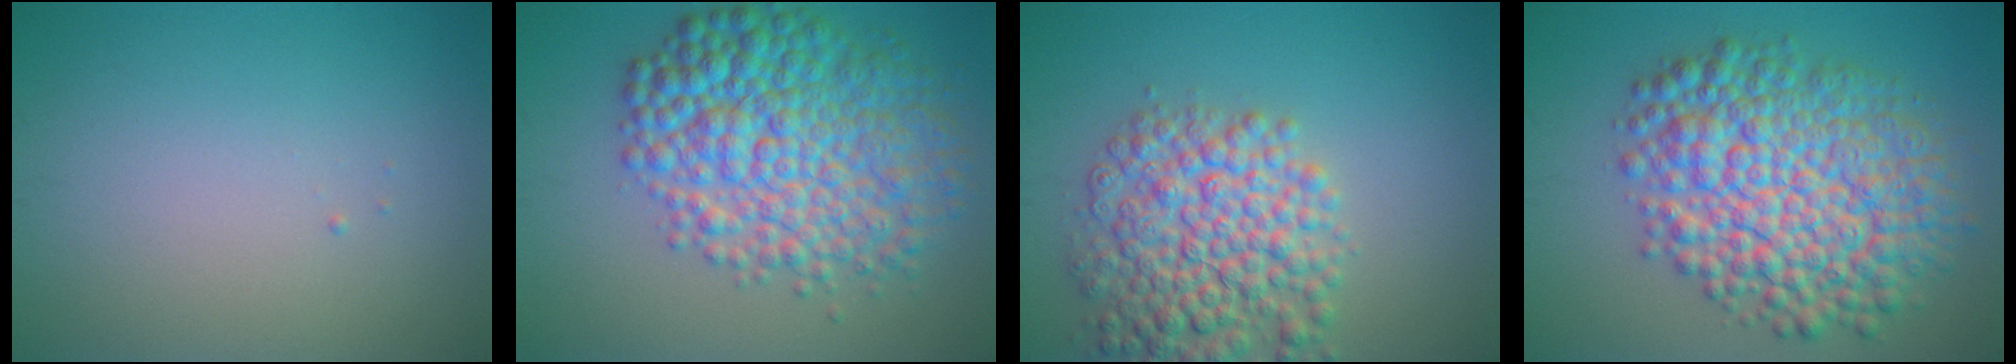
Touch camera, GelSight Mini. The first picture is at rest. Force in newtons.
{"total": 9.5, "press": 9.5, "slide": 0.1}
{"total": 7.5, "press": 7.5, "slide": 0.3}
{"total": 10.9, "press": 10.9, "slide": 0.2}